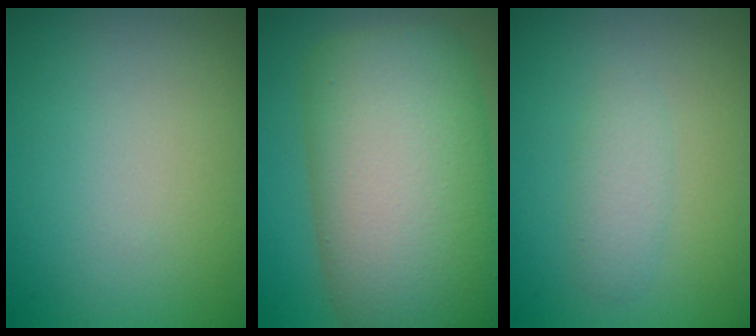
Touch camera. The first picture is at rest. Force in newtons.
{"total": 15.4, "press": 15.3, "slide": 0.5}
{"total": 1.6, "press": 1.6, "slide": 0.1}